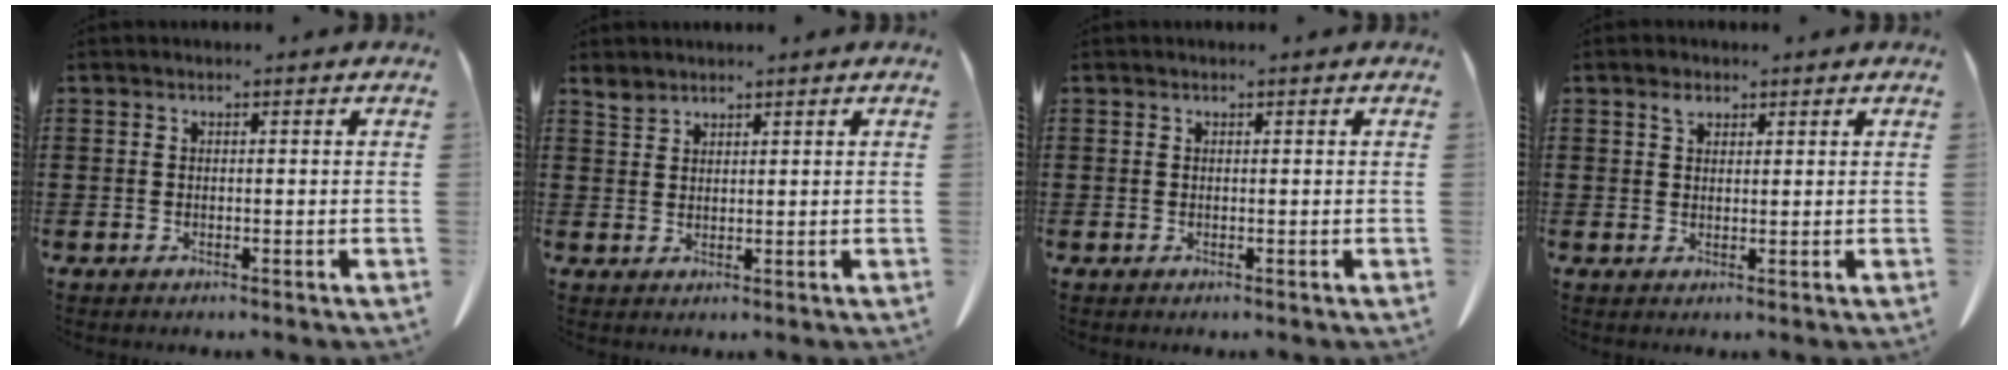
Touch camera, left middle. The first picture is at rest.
{"total": 2.0, "force": [1.8, 0.6, 0.5], "torque": [-0.015, -0.002, 0.037]}
{"total": 0.0}
{"total": 1.8, "force": [1.2, 1.0, 0.9], "torque": [-0.013, -0.002, 0.021]}